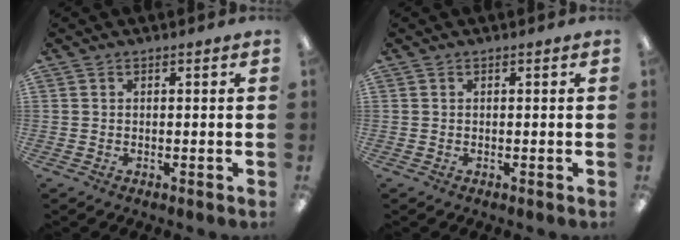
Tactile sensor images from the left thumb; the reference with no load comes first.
{"total": 0.0}